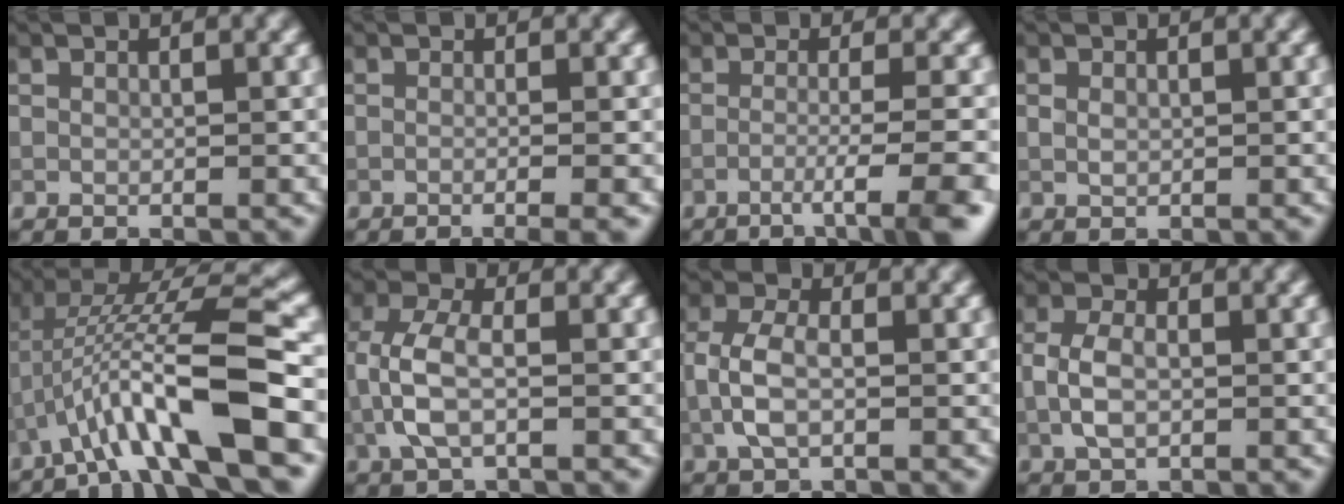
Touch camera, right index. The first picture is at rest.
{"total": 2.7, "force": [-1.0, 0.8, 2.4], "torque": [-0.019, 0.002, -0.023]}
{"total": 5.3, "force": [-2.8, 0.6, 4.5], "torque": [-0.059, 0.006, -0.052]}
{"total": 0.9, "force": [0.1, 0.6, 0.6], "torque": [-0.013, 0.000, 0.001]}
{"total": 10.0, "force": [-3.4, 1.7, 9.2], "torque": [-0.161, 0.026, -0.059]}
{"total": 4.4, "force": [-0.9, 2.1, 3.8], "torque": [-0.091, 0.008, -0.023]}
{"total": 3.8, "force": [-0.8, 1.9, 3.1], "torque": [-0.072, 0.005, -0.020]}
{"total": 3.3, "force": [-0.5, 1.9, 2.6], "torque": [-0.058, 0.002, -0.011]}